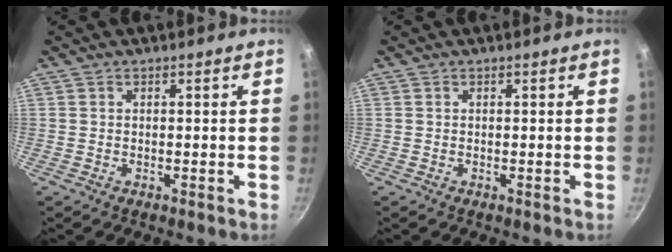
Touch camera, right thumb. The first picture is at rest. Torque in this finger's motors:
{"motor_torque": [0.01, -0.27, 0.20, 0.20, 0.08]}